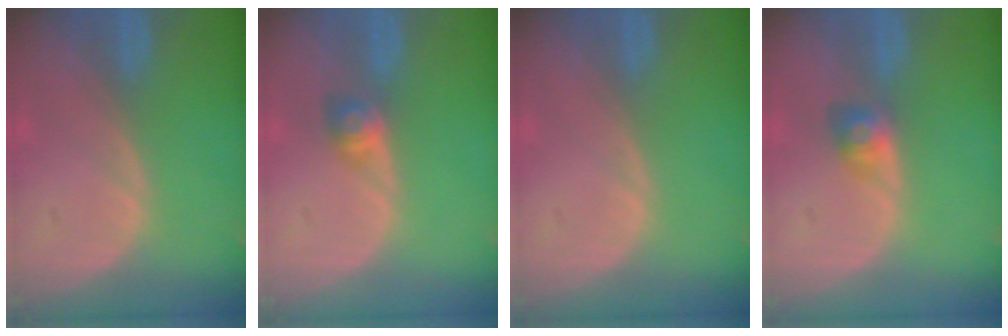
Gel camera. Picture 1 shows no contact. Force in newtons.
{"total": 2.8, "press": 2.6, "slide": 1.2}
{"total": 0.0}
{"total": 2.8, "press": 2.6, "slide": 1.0}